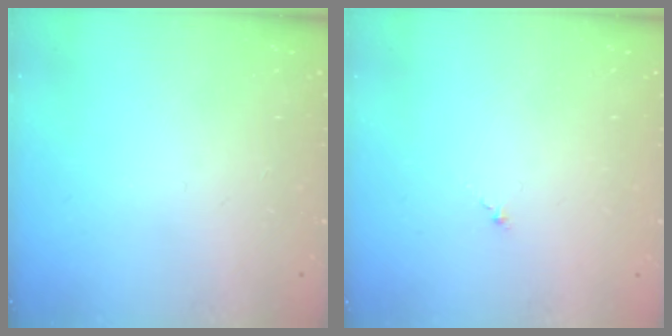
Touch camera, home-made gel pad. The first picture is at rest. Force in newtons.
{"total": 1.0, "press": 0.8, "slide": 0.5}